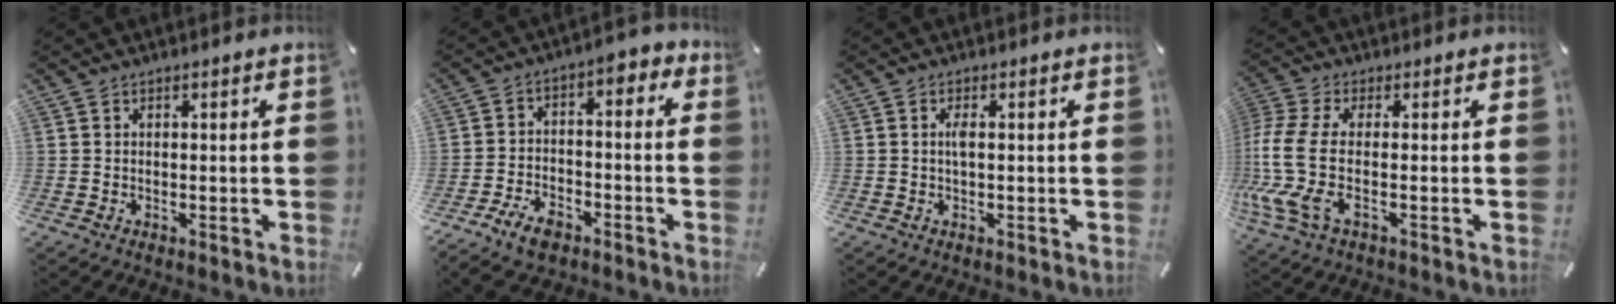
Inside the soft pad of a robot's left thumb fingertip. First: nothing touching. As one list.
[{"total": 8.9, "force": [-5.0, 5.5, 4.8], "torque": [-0.079, 0.029, -0.093]}, {"total": 1.9, "force": [0.2, 0.3, 1.9], "torque": [-0.039, -0.002, 0.002]}, {"total": 10.7, "force": [-0.7, 4.5, 9.7], "torque": [-0.240, -0.028, -0.016]}]